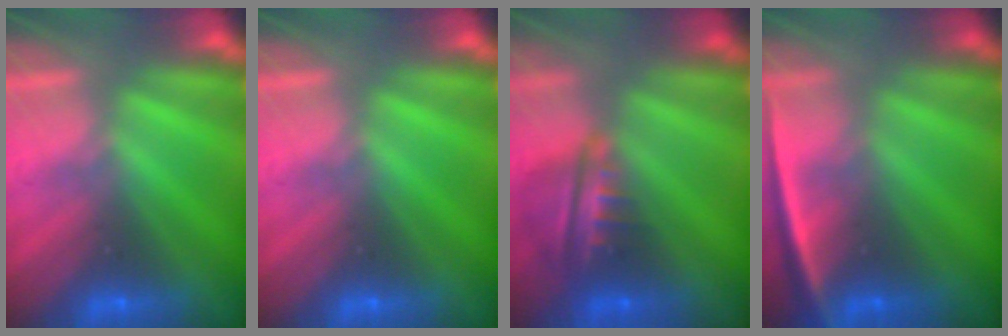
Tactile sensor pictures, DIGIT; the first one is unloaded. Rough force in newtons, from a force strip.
{"total": 0.0}
{"total": 6.7}
{"total": 2.3}